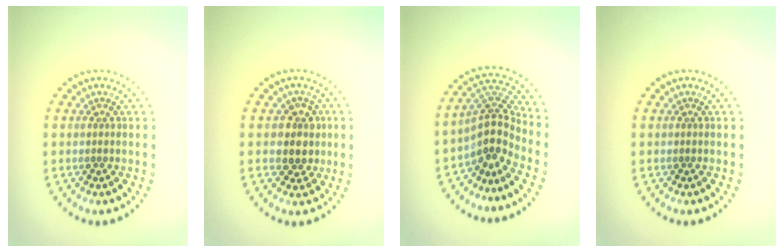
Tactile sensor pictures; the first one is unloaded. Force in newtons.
{"total": 3.0, "press": 2.7, "slide": 1.3}
{"total": 3.9, "press": 2.8, "slide": 2.7}
{"total": 0.0}